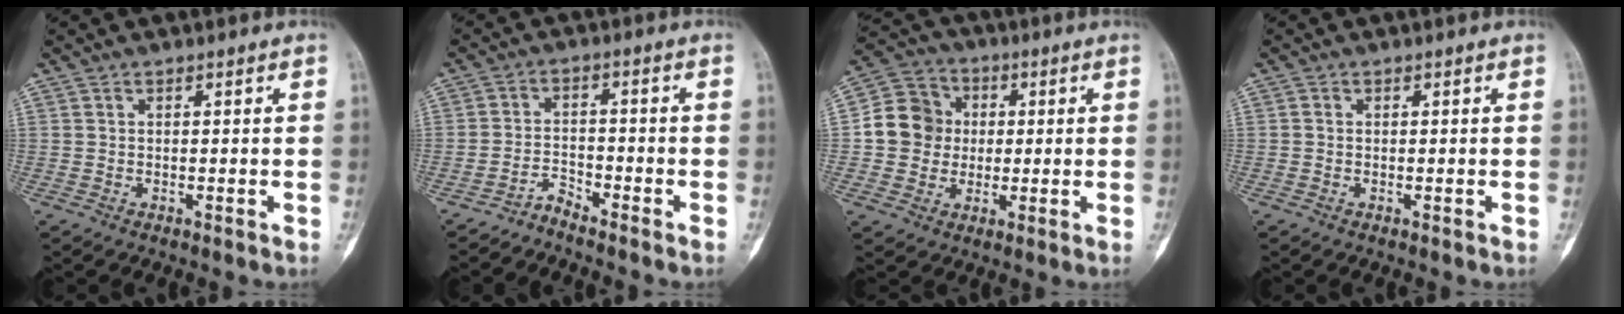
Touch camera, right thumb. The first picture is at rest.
{"total": 2.9, "force": [-2.8, 0.3, 0.2], "torque": [0.000, 0.018, -0.056]}
{"total": 10.5, "force": [0.2, 9.7, 4.0], "torque": [-0.044, 0.020, -0.005]}
{"total": 0.0}